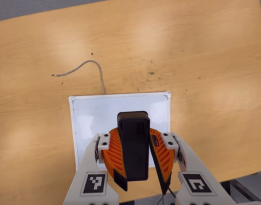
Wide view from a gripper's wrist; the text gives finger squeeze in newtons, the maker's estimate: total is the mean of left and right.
{"total": 10.5, "left": 10.1, "right": 10.9}